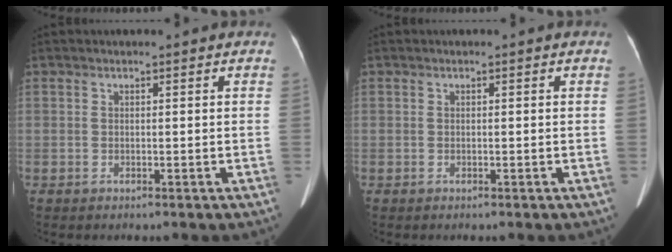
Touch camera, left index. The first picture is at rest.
{"total": 0.0}